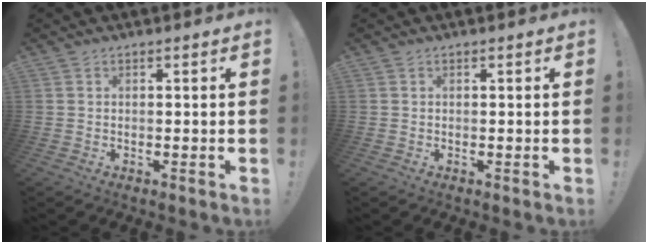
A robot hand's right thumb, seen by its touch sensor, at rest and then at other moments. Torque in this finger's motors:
{"motor_torque": [0.00, -0.01, -0.14, 0.11, 0.04]}